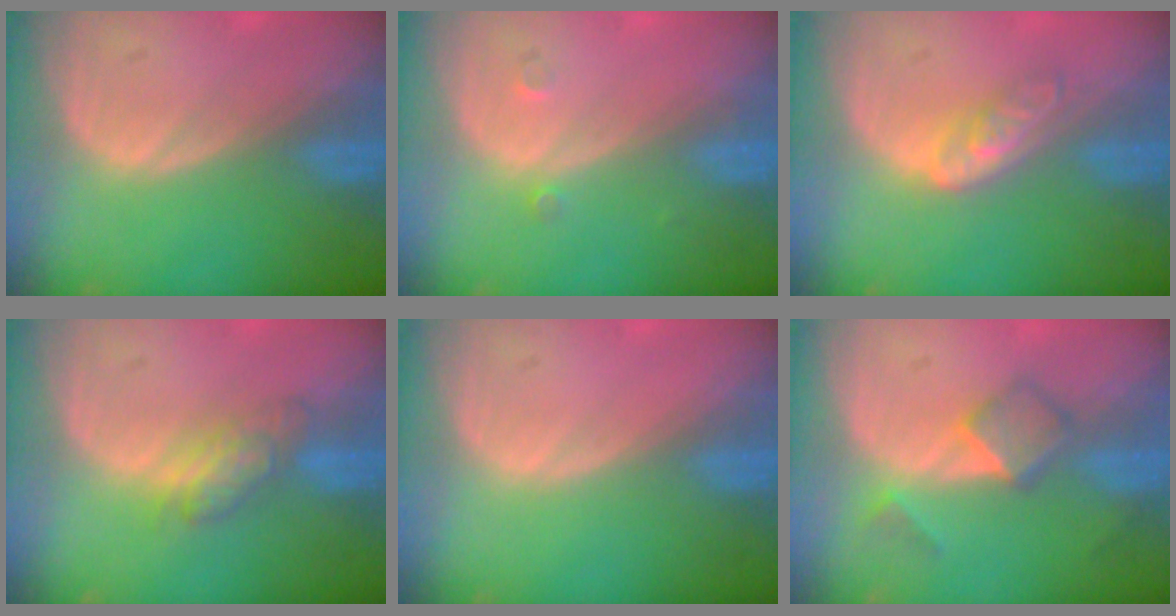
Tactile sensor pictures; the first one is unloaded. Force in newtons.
{"total": 1.2, "press": 1.0, "slide": 0.7}
{"total": 4.6, "press": 3.9, "slide": 2.5}
{"total": 5.0, "press": 4.6, "slide": 2.0}
{"total": 0.0}
{"total": 5.0, "press": 4.4, "slide": 2.4}